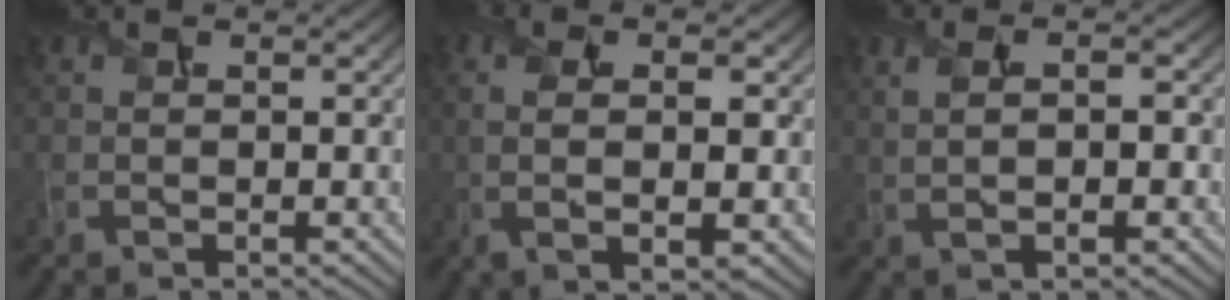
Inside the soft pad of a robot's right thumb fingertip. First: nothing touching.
{"total": 6.0, "force": [0.3, 1.9, 5.7], "torque": [-0.118, -0.001, 0.007]}
{"total": 3.9, "force": [0.3, 1.1, 3.7], "torque": [-0.067, -0.002, 0.004]}